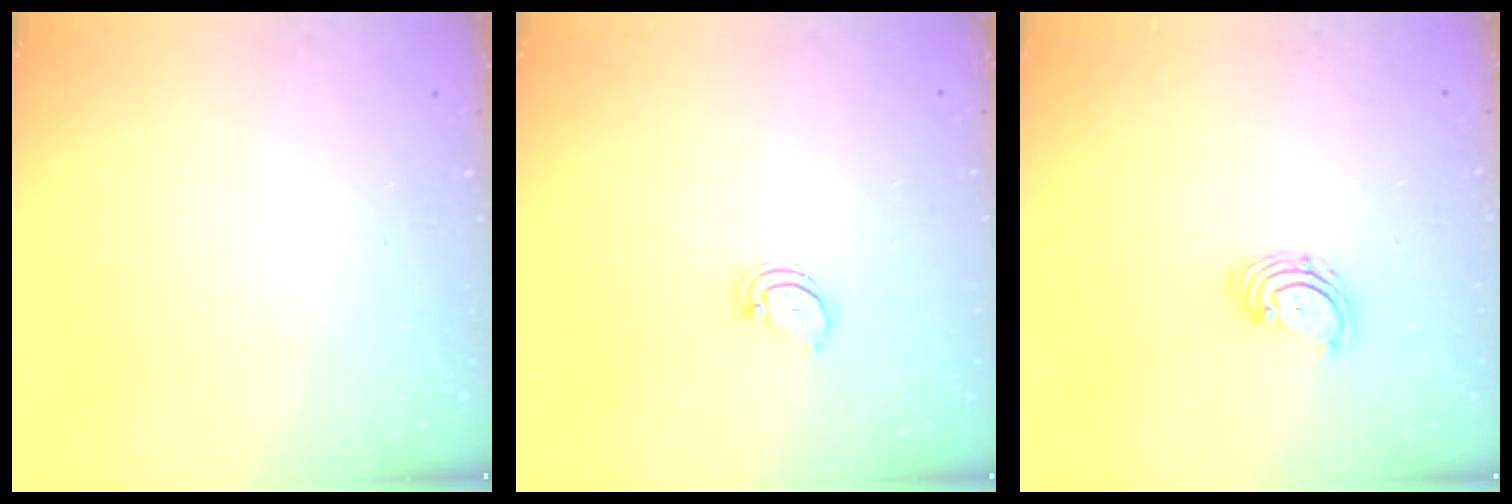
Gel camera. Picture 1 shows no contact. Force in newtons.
{"total": 2.2, "press": 2.2, "slide": 0.3}
{"total": 2.9, "press": 2.9, "slide": 0.3}